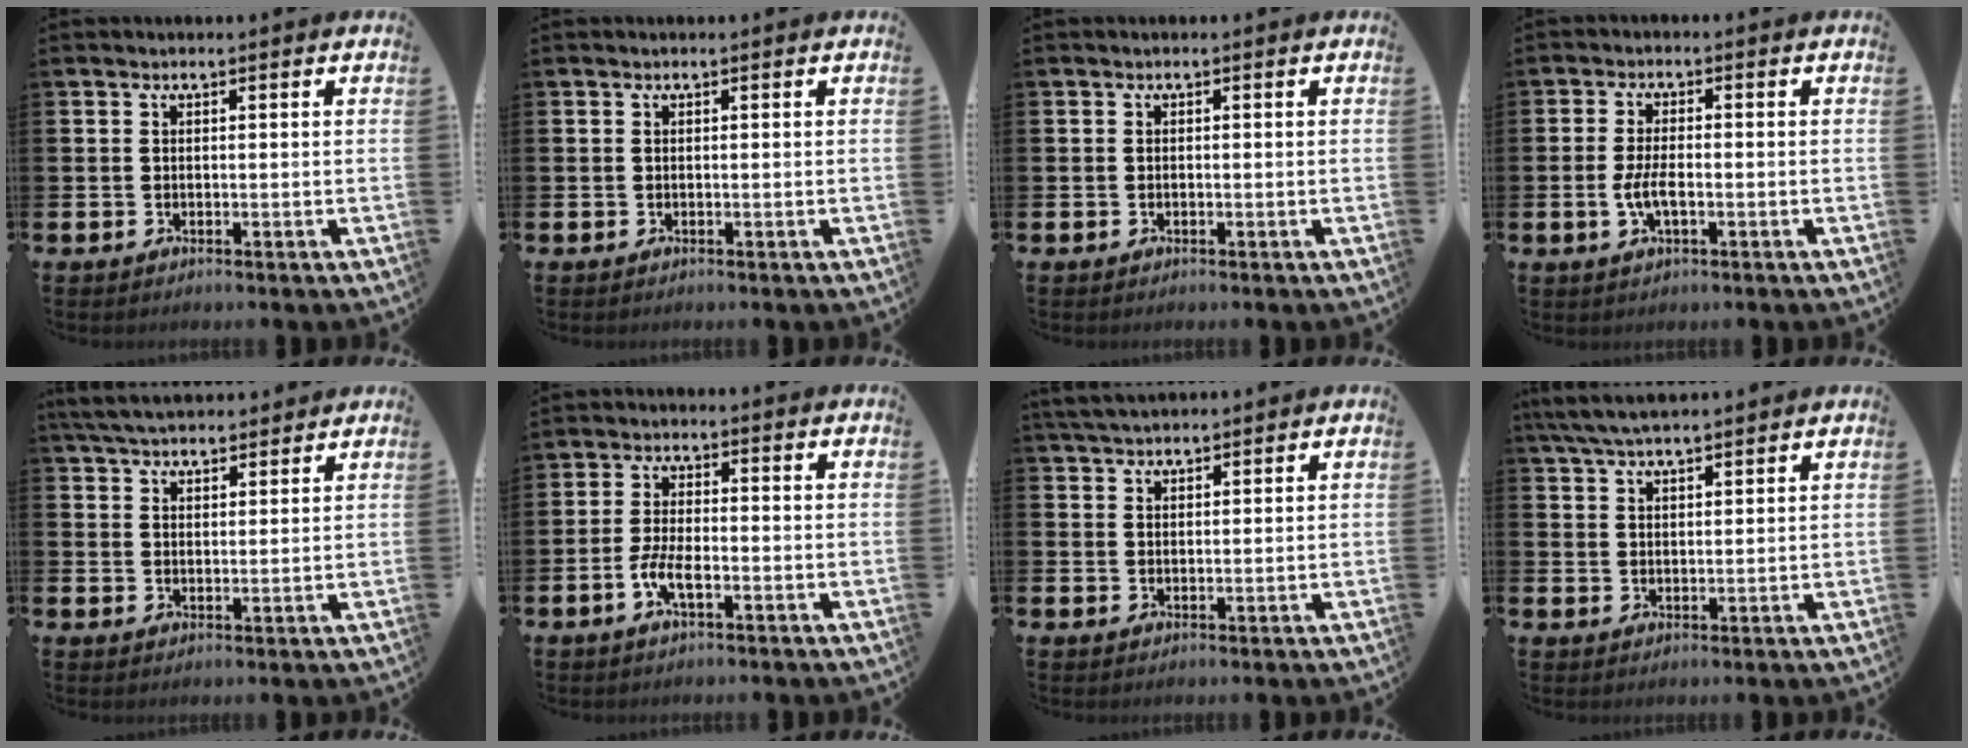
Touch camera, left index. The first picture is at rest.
{"total": 0.0}
{"total": 0.0}
{"total": 3.6, "force": [-0.8, 1.4, 3.2], "torque": [-0.058, -0.001, -0.018]}
{"total": 5.0, "force": [4.8, 0.9, 0.8], "torque": [-0.034, -0.016, 0.090]}
{"total": 3.9, "force": [-1.5, 1.3, 3.3], "torque": [-0.071, 0.002, -0.031]}
{"total": 3.2, "force": [3.1, 0.6, 0.7], "torque": [-0.017, -0.009, 0.057]}
{"total": 4.9, "force": [4.5, 0.6, 1.7], "torque": [-0.041, -0.015, 0.083]}